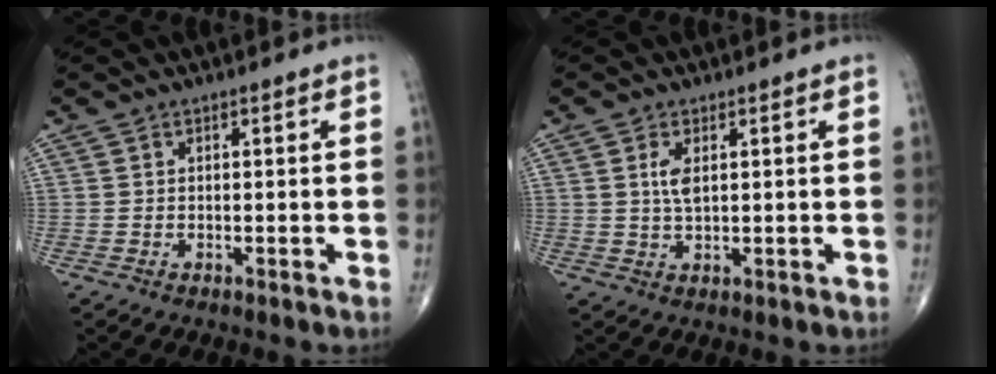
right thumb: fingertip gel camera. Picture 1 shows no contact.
{"total": 3.5, "force": [0.9, 1.6, 3.0], "torque": [-0.059, -0.003, 0.021]}